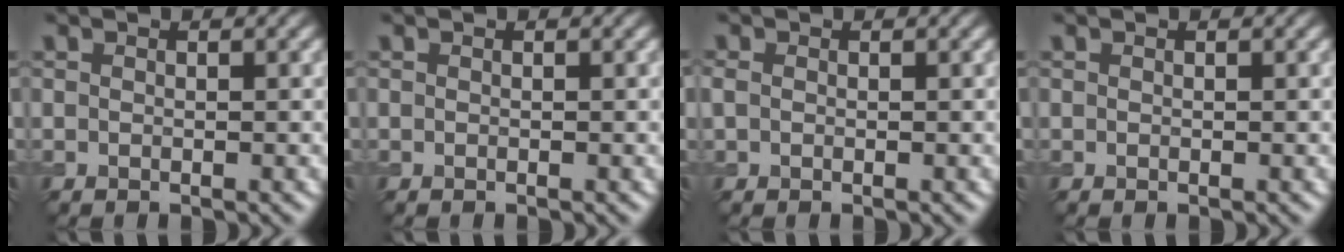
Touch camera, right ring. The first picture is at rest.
{"total": 0.0}
{"total": 0.8, "force": [0.0, 0.6, 0.5], "torque": [-0.013, 0.001, -0.002]}
{"total": 0.0}